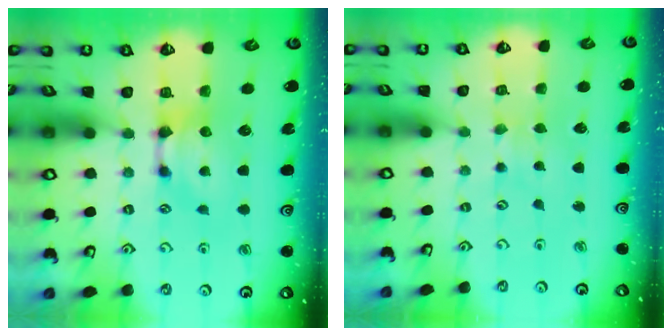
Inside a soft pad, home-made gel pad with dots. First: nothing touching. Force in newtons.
{"total": 2.9, "press": 2.9, "slide": 0.0}